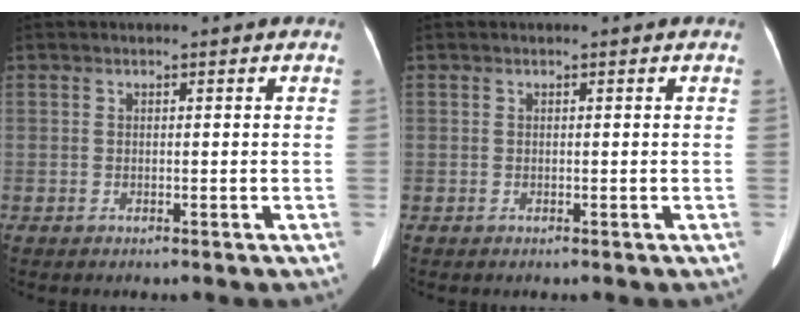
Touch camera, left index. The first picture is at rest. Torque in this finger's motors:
{"motor_torque": [0.08, -0.03, 0.02, 0.02]}